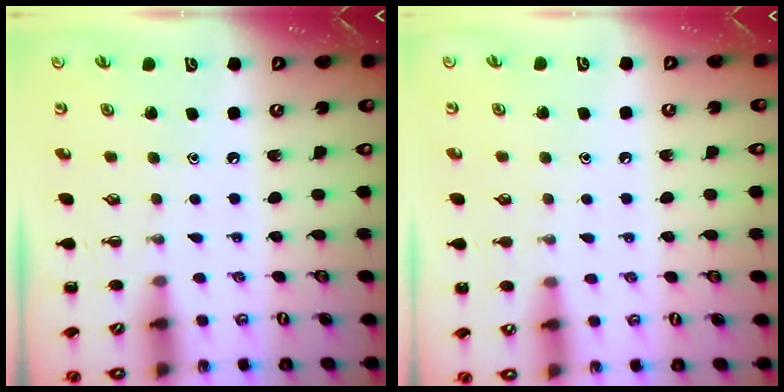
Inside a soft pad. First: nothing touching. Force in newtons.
{"total": 4.2, "press": 4.0, "slide": 1.3}